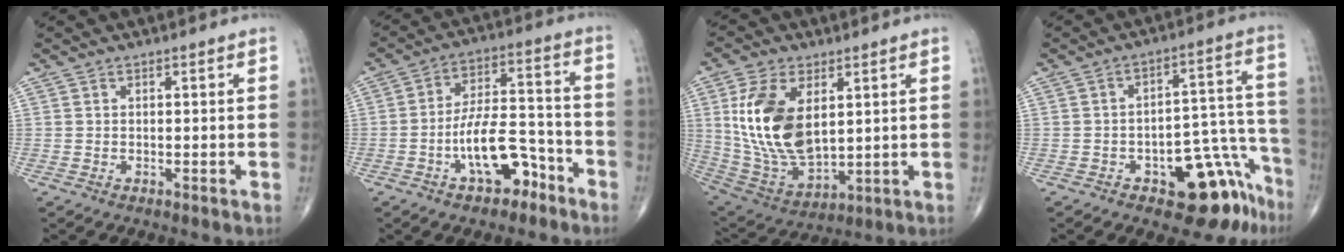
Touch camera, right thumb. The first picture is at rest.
{"total": 11.9, "force": [-6.1, 5.8, 8.4], "torque": [-0.121, 0.063, -0.095]}
{"total": 17.7, "force": [3.9, 9.8, 14.2], "torque": [-0.266, -0.022, 0.090]}
{"total": 13.9, "force": [-8.5, 6.6, 8.8], "torque": [-0.048, 0.092, -0.113]}